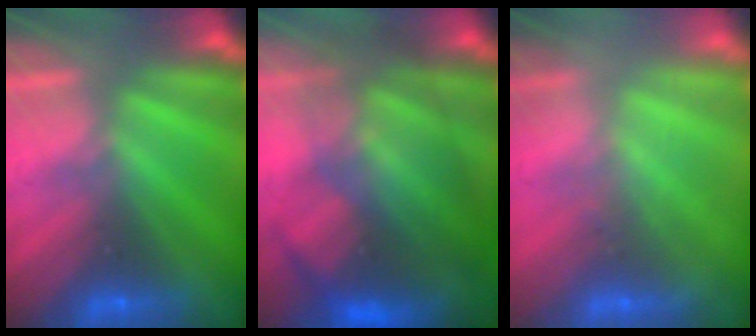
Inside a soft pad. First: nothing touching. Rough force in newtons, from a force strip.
{"total": 7.2}
{"total": 3.0}